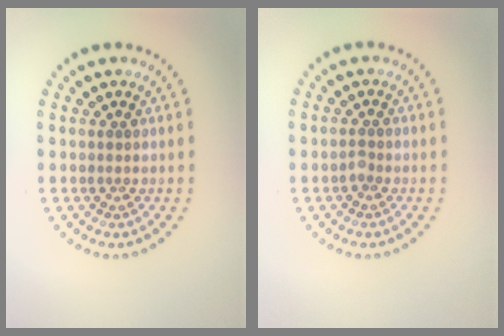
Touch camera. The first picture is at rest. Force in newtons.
{"total": 0.6, "press": 0.5, "slide": 0.4}